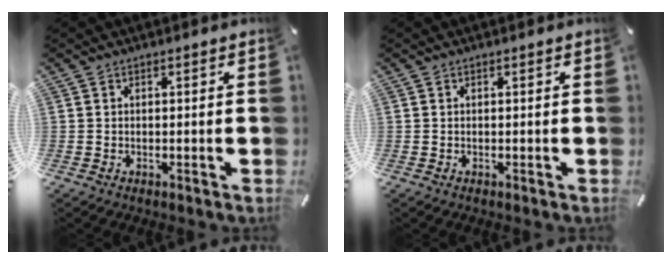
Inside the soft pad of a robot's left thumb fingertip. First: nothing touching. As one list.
[{"total": 0.0}]